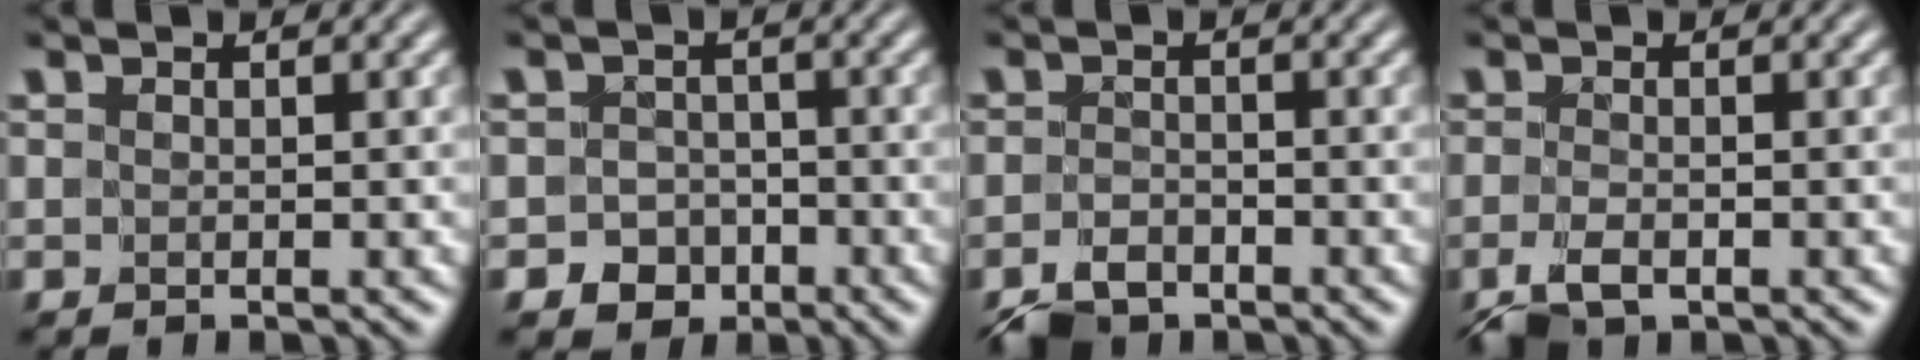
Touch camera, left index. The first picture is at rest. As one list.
[{"total": 3.2, "force": [-1.9, 2.5, 0.2], "torque": [0.022, 0.001, -0.036]}, {"total": 3.1, "force": [-2.5, 1.4, 1.1], "torque": [-0.018, -0.001, -0.051]}, {"total": 2.8, "force": [-1.7, 1.1, 1.9], "torque": [-0.045, -0.005, -0.037]}]